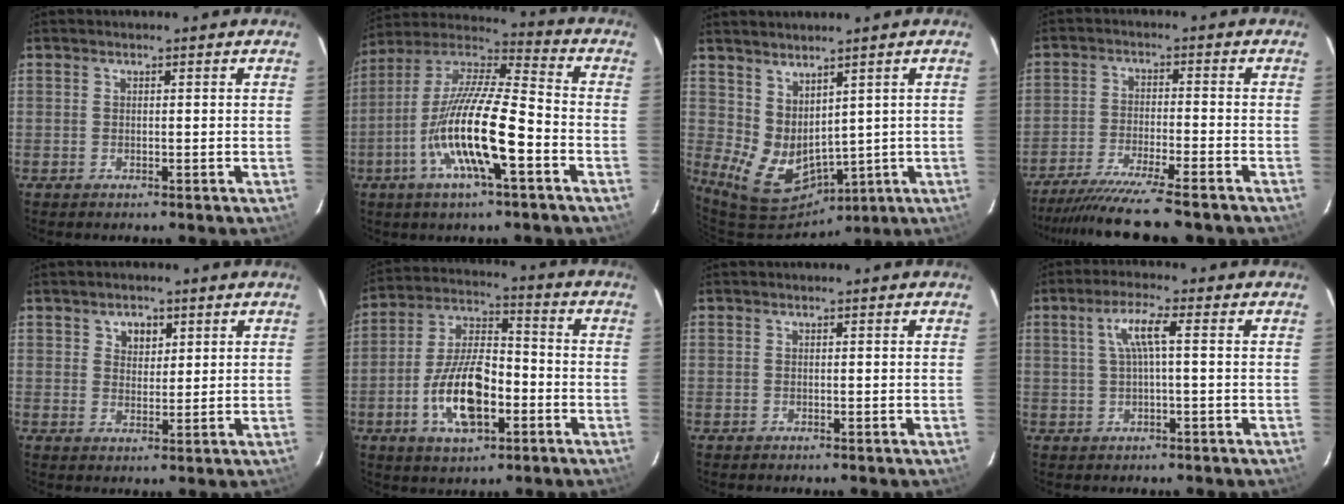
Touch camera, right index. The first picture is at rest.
{"total": 17.6, "force": [-6.4, 3.3, 16.0], "torque": [-0.310, -0.015, -0.129]}
{"total": 8.8, "force": [2.6, 5.9, 6.0], "torque": [-0.113, -0.015, 0.074]}
{"total": 14.4, "force": [-12.6, 0.4, 6.9], "torque": [-0.146, -0.025, -0.208]}
{"total": 3.5, "force": [1.8, 2.7, 1.5], "torque": [-0.016, 0.007, 0.031]}
{"total": 14.3, "force": [-4.8, 6.5, 11.7], "torque": [-0.236, 0.008, -0.082]}
{"total": 0.0}
{"total": 4.8, "force": [0.6, 0.2, 4.7], "torque": [-0.093, 0.007, 0.014]}